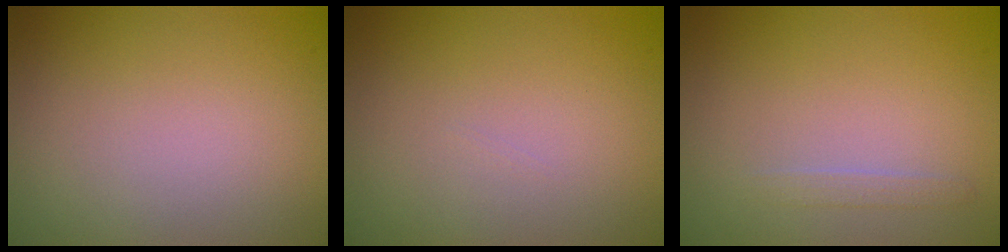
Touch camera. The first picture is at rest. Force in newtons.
{"total": 0.0}
{"total": 0.9, "press": 0.8, "slide": 0.1}